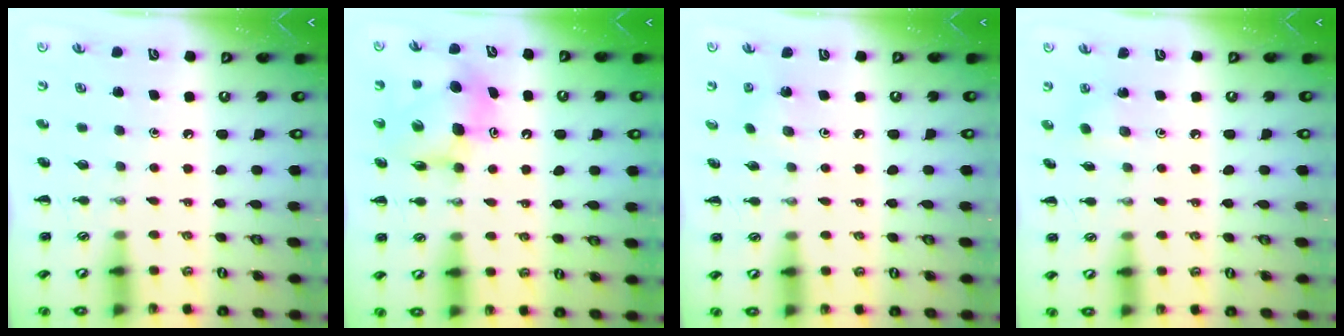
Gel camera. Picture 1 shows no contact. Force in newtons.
{"total": 9.1, "press": 9.0, "slide": 1.6}
{"total": 1.8, "press": 1.7, "slide": 0.6}
{"total": 2.8, "press": 2.6, "slide": 0.9}